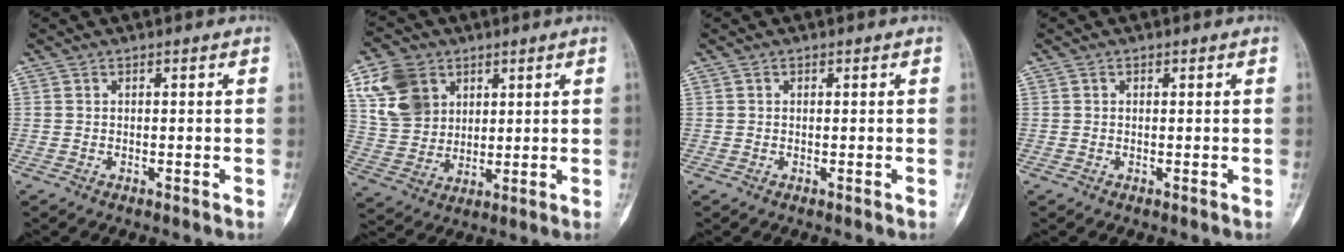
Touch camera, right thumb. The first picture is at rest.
{"total": 11.8, "force": [5.0, 9.1, 5.5], "torque": [-0.088, -0.008, 0.106]}
{"total": 0.0}
{"total": 0.0}